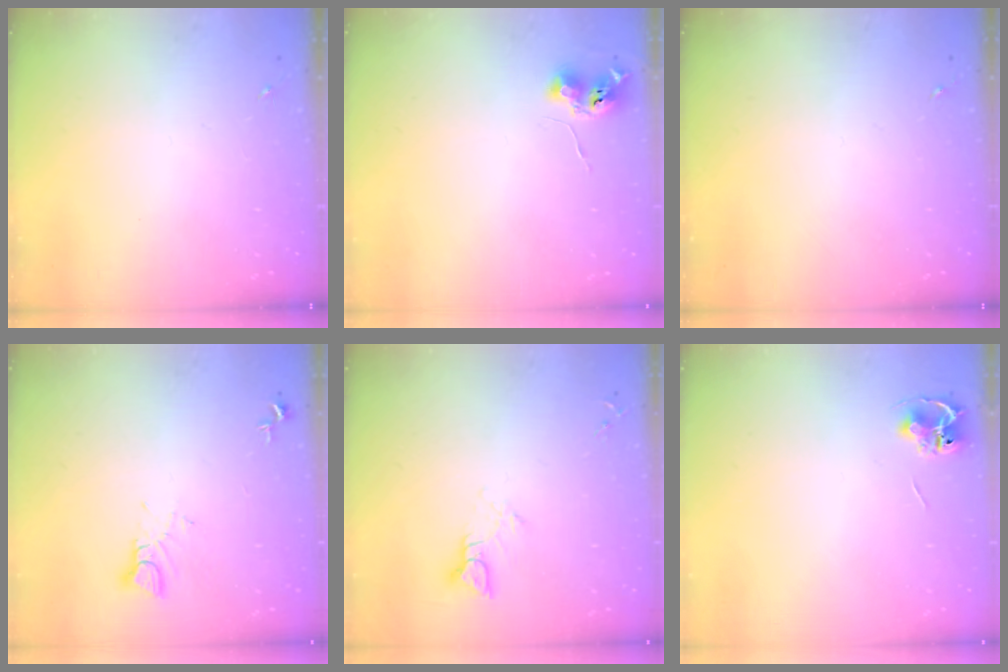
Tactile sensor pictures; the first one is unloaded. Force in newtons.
{"total": 6.2, "press": 6.1, "slide": 0.8}
{"total": 0.0}
{"total": 3.8, "press": 3.8, "slide": 0.3}
{"total": 4.4, "press": 4.4, "slide": 0.3}
{"total": 6.5, "press": 6.5, "slide": 0.5}